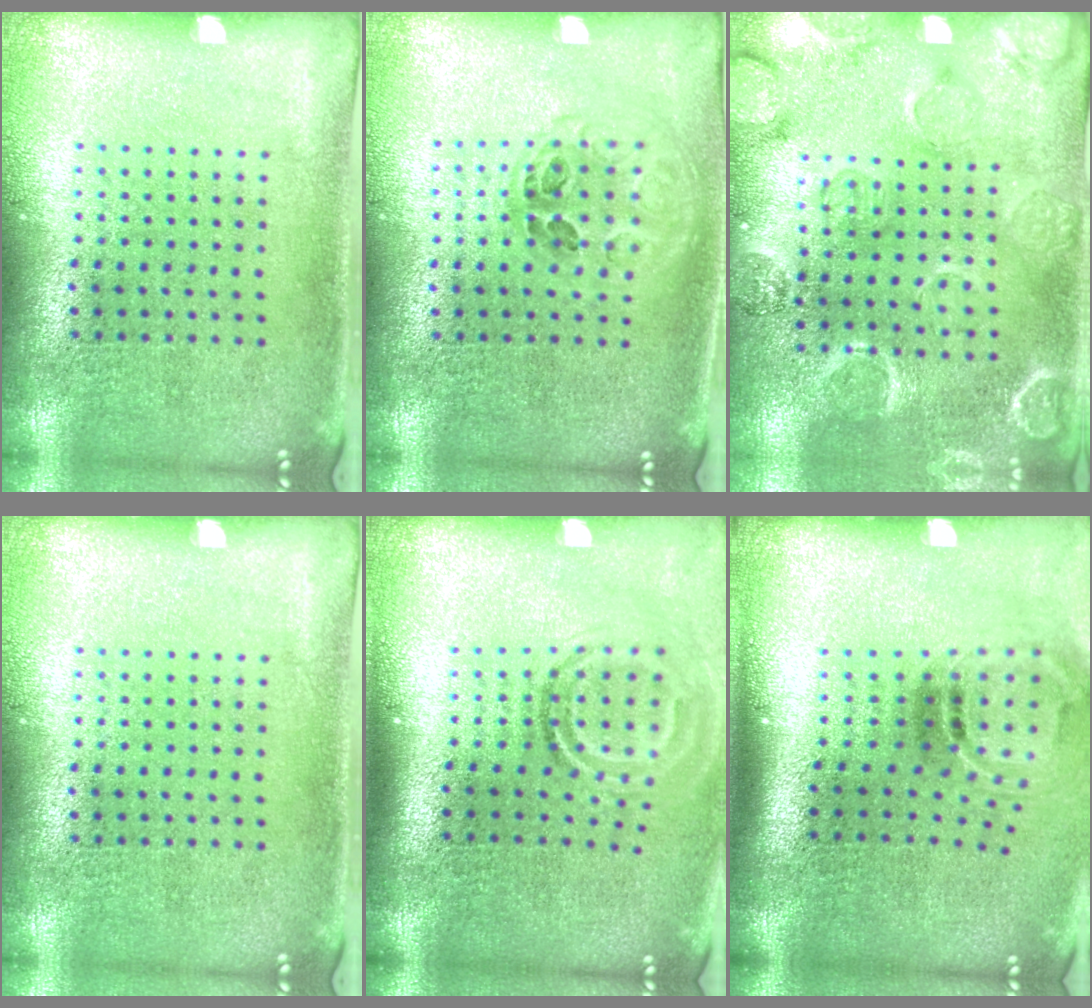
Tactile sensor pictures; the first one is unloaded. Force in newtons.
{"total": 1.1, "press": 1.0, "slide": 0.6}
{"total": 2.4, "press": 2.2, "slide": 0.9}
{"total": 0.0}
{"total": 1.8, "press": 1.2, "slide": 1.4}
{"total": 1.8, "press": 1.1, "slide": 1.5}